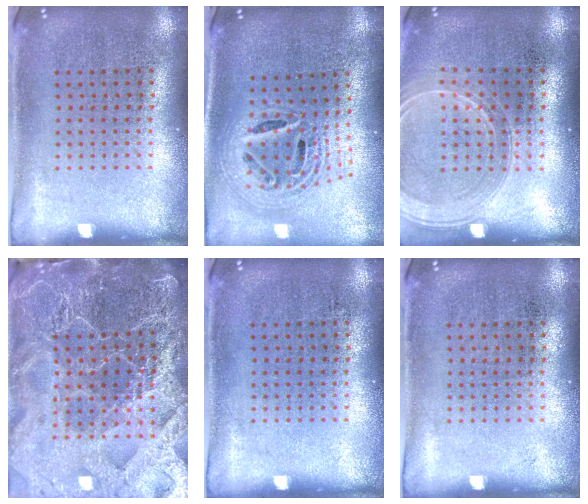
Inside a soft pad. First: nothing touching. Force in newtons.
{"total": 2.3, "press": 1.8, "slide": 1.6}
{"total": 1.6, "press": 1.6, "slide": 0.3}
{"total": 5.5, "press": 4.8, "slide": 2.6}
{"total": 0.0}
{"total": 0.0}